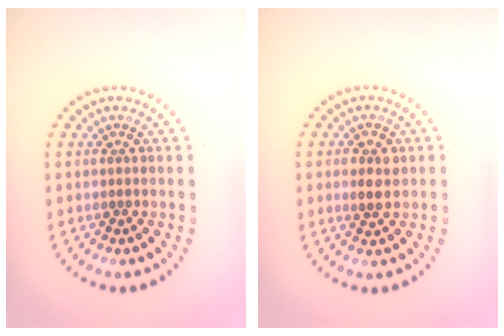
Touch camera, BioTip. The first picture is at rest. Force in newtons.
{"total": 2.3, "press": 2.3, "slide": 0.3}